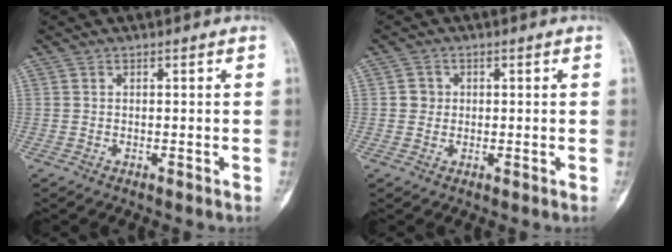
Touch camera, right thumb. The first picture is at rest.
{"total": 1.5, "force": [0.1, 1.5, 0.4], "torque": [0.001, 0.004, 0.000]}